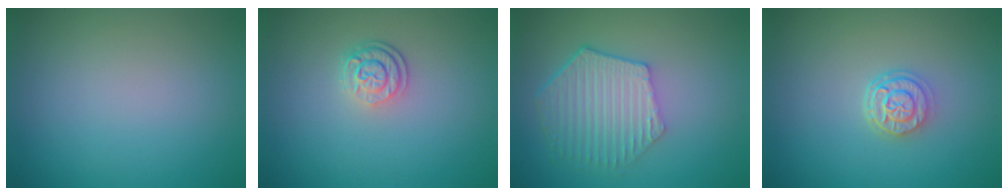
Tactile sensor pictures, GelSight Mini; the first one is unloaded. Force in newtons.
{"total": 2.6, "press": 1.9, "slide": 1.7}
{"total": 5.9, "press": 4.4, "slide": 3.8}
{"total": 2.7, "press": 2.2, "slide": 1.6}